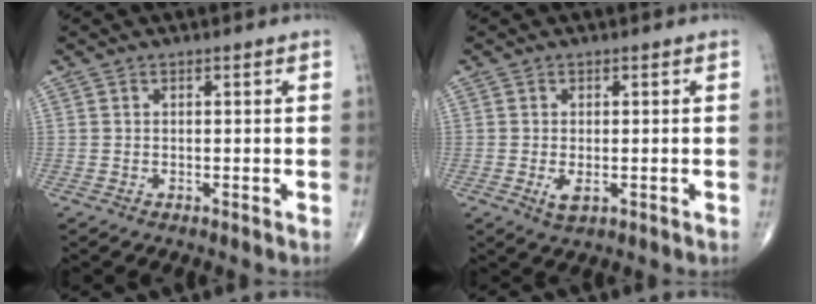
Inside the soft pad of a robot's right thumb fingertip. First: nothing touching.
{"total": 2.7, "force": [-0.7, 1.3, 2.3], "torque": [-0.045, -0.006, -0.011]}